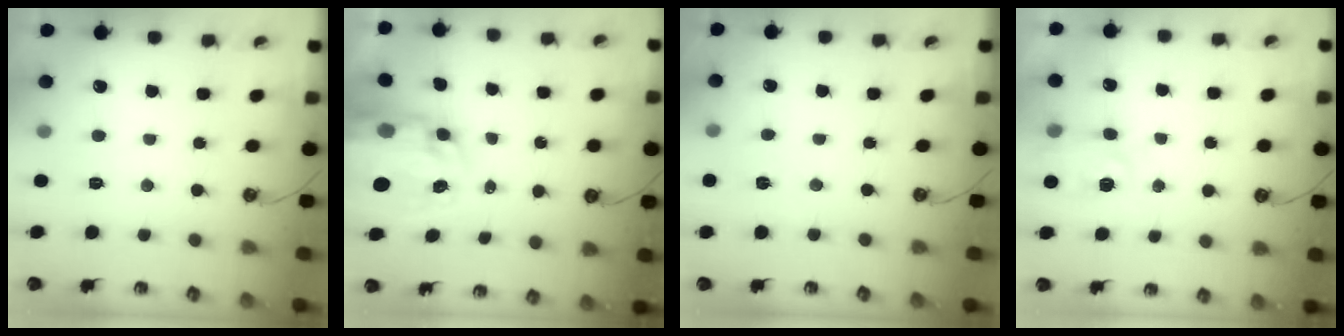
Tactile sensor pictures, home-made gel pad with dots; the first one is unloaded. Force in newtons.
{"total": 10.0, "press": 10.0, "slide": 0.7}
{"total": 2.6, "press": 2.6, "slide": 0.2}
{"total": 4.4, "press": 4.4, "slide": 0.4}